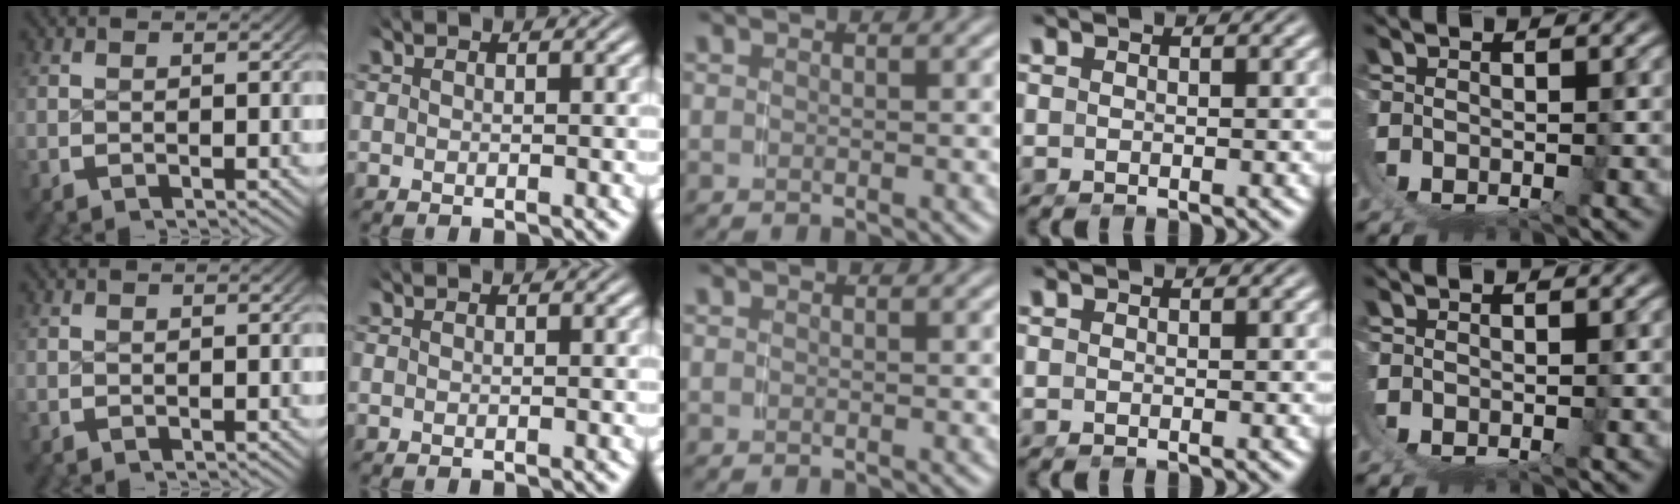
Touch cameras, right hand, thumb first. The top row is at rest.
{}